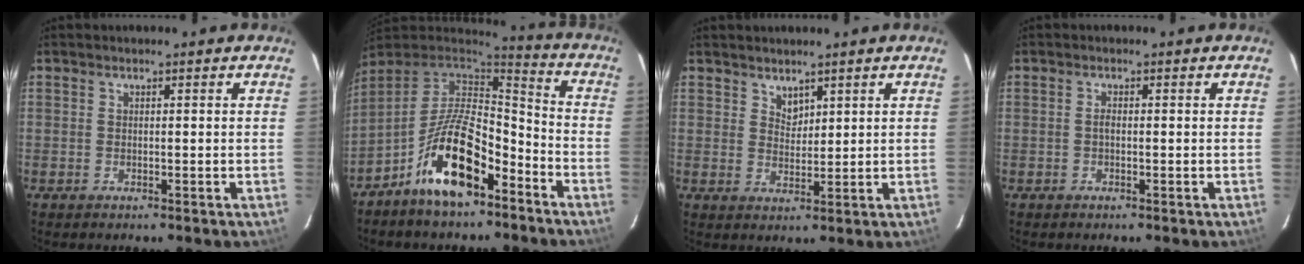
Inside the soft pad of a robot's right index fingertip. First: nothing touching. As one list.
[{"total": 16.1, "force": [-8.9, 6.6, 11.7], "torque": [-0.222, 0.007, -0.162]}, {"total": 2.6, "force": [2.1, 1.3, 0.7], "torque": [-0.007, 0.001, 0.040]}, {"total": 0.8, "force": [-0.2, 0.3, 0.7], "torque": [-0.015, 0.003, -0.004]}]